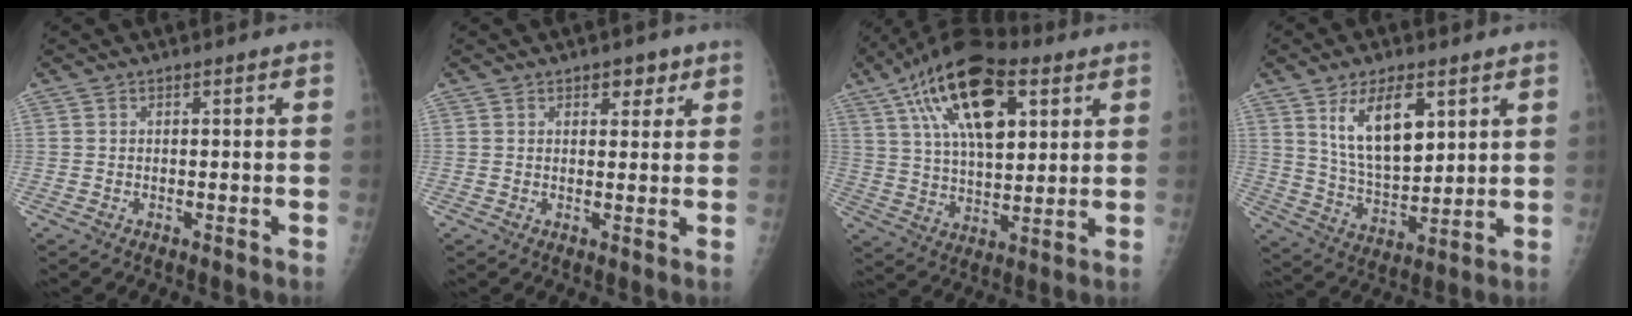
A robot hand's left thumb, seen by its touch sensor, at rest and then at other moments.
{"total": 3.2, "force": [1.9, 1.9, 1.8], "torque": [-0.001, -0.008, 0.024]}
{"total": 20.0, "force": [8.7, 9.5, 15.3], "torque": [-0.248, -0.011, 0.150]}
{"total": 12.8, "force": [5.6, 6.1, 9.7], "torque": [-0.144, -0.033, 0.115]}